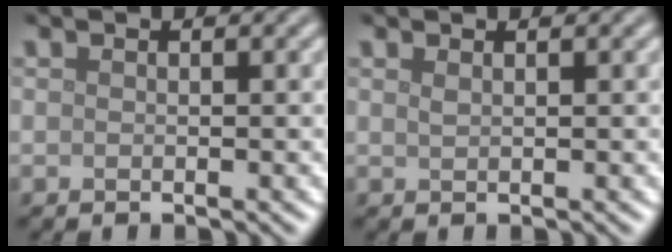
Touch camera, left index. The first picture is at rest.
{"total": 0.6, "force": [0.4, 0.2, 0.3], "torque": [-0.006, 0.000, 0.009]}